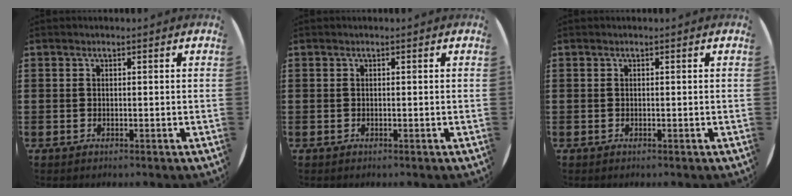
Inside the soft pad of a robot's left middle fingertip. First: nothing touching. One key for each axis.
{"total": 0.0}
{"total": 0.0}